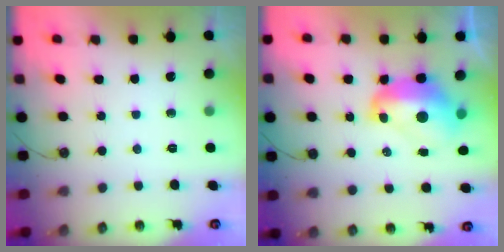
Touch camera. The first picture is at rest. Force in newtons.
{"total": 5.0, "press": 4.9, "slide": 1.0}